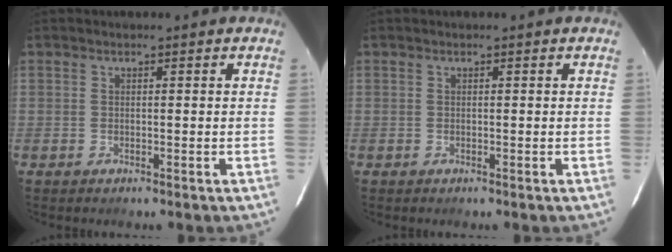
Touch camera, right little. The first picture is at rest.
{"total": 0.0}